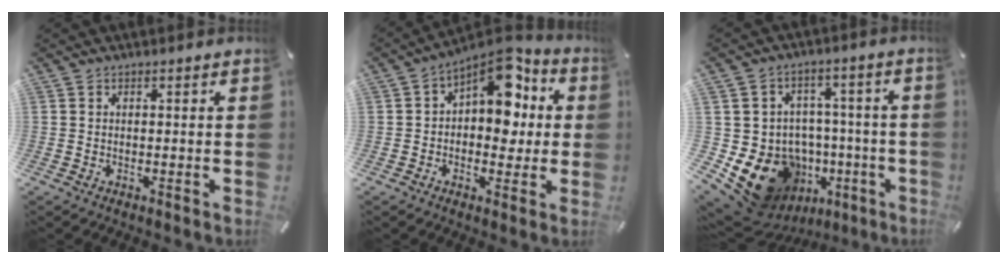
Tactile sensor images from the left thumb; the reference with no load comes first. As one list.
[{"total": 12.4, "force": [5.0, 7.3, 8.6], "torque": [-0.111, -0.037, 0.086]}, {"total": 15.7, "force": [-6.4, 12.6, 6.6], "torque": [-0.108, 0.026, -0.082]}]